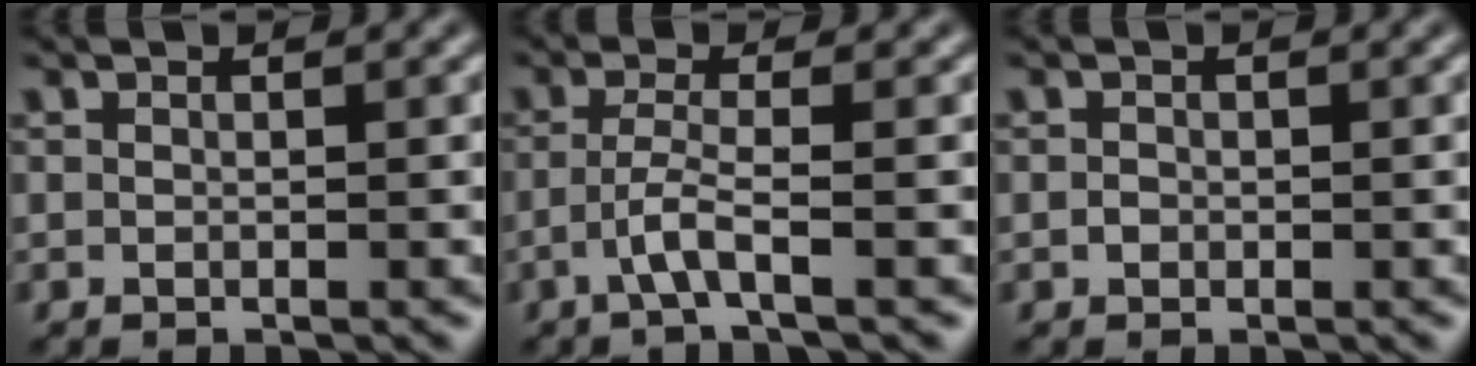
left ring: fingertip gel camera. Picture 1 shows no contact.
{"total": 2.4, "force": [-1.1, 0.2, 2.2], "torque": [-0.050, 0.004, -0.030]}
{"total": 0.5, "force": [-0.1, 0.5, 0.1], "torque": [-0.002, -0.003, -0.003]}